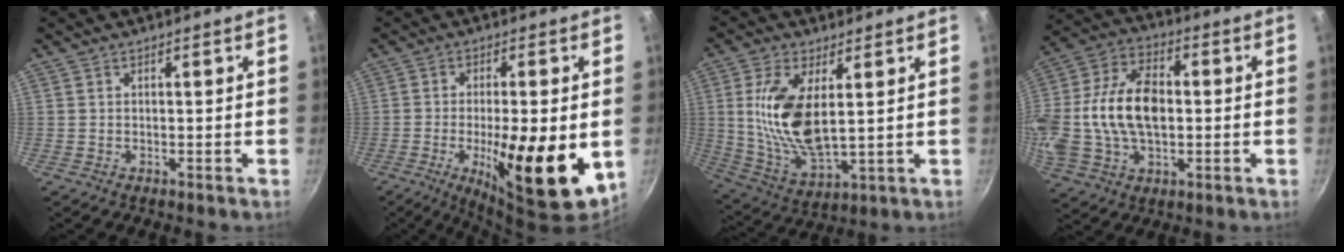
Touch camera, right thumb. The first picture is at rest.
{"total": 19.8, "force": [-4.2, 6.2, 18.4], "torque": [-0.246, -0.024, -0.043]}
{"total": 14.6, "force": [2.7, 6.5, 12.8], "torque": [-0.253, -0.022, 0.064]}
{"total": 22.4, "force": [-0.5, 13.9, 17.5], "torque": [-0.385, 0.019, -0.001]}